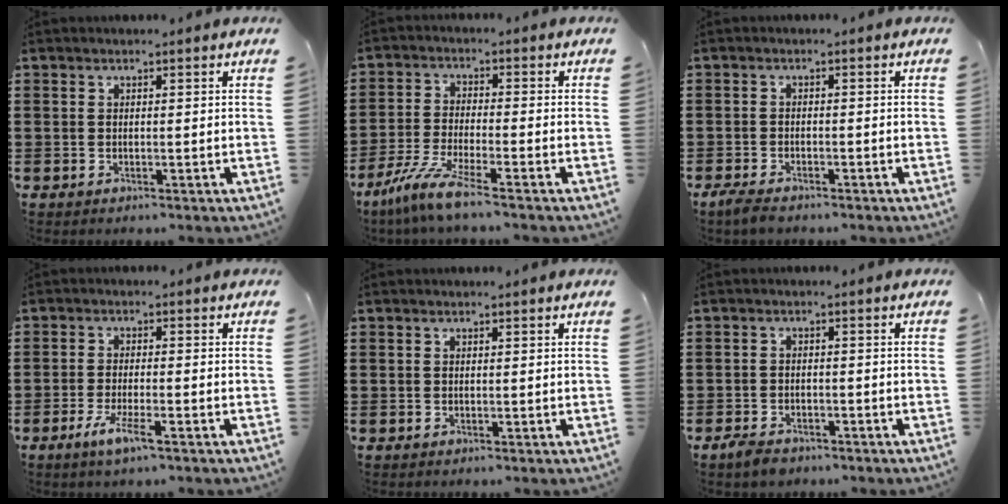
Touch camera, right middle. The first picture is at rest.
{"total": 6.8, "force": [-5.4, -0.1, 4.1], "torque": [-0.100, -0.019, -0.110]}
{"total": 1.9, "force": [-1.6, 0.4, 0.9], "torque": [-0.033, -0.005, -0.034]}
{"total": 4.5, "force": [-2.6, 0.6, 3.6], "torque": [-0.070, -0.005, -0.049]}
{"total": 0.0}
{"total": 2.1, "force": [-1.8, 0.8, 0.7], "torque": [-0.025, 0.000, -0.040]}